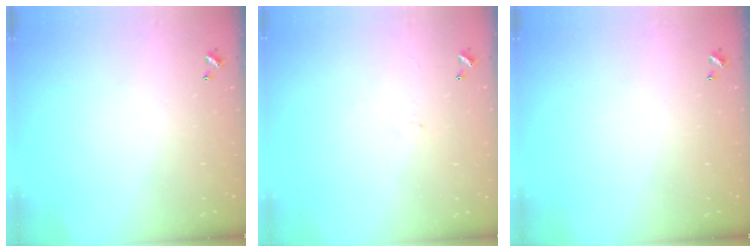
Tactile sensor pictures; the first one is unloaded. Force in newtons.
{"total": 0.6, "press": 0.2, "slide": 0.6}
{"total": 0.0}